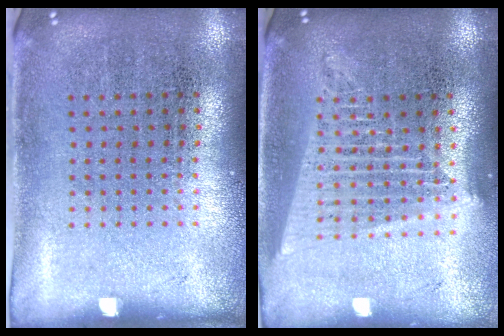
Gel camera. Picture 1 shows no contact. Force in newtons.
{"total": 1.8, "press": 1.6, "slide": 0.9}